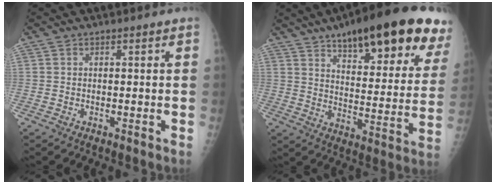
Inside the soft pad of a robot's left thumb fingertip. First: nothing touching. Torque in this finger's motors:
{"motor_torque": [0.63, 1.17, 1.42, -1.34, 0.26]}